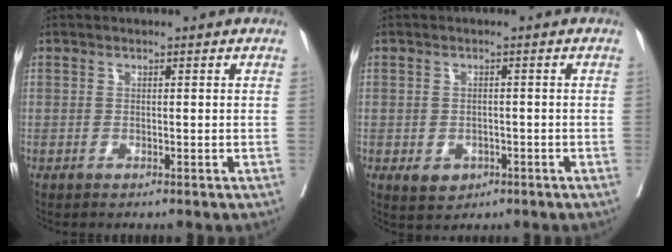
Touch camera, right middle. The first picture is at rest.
{"total": 3.1, "force": [-1.4, 2.4, 1.4], "torque": [-0.016, 0.002, -0.010]}